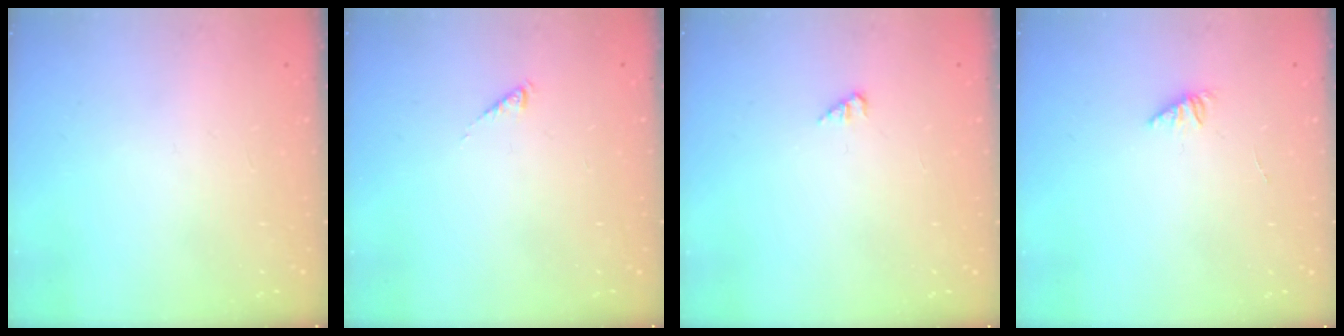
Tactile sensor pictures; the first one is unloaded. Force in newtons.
{"total": 0.0}
{"total": 0.9, "press": 0.9, "slide": 0.2}
{"total": 1.2, "press": 1.1, "slide": 0.3}